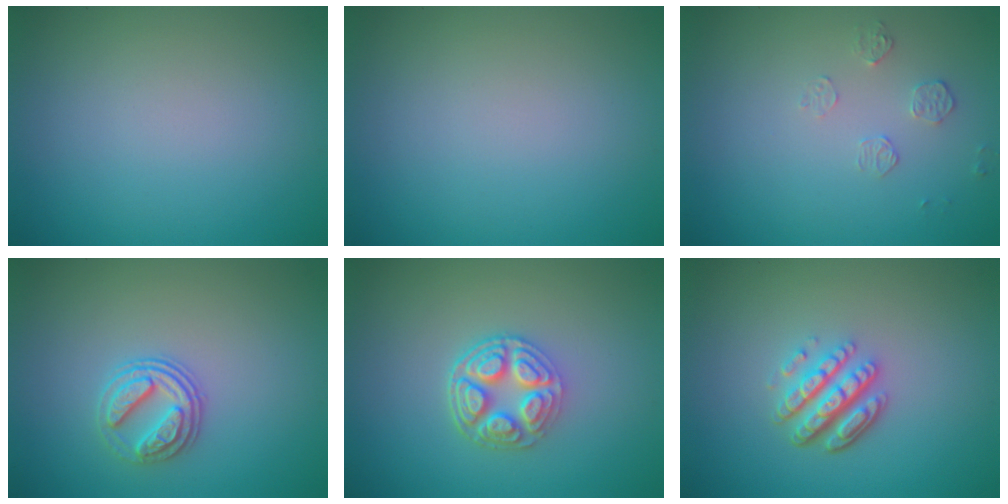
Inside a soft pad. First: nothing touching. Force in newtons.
{"total": 0.0}
{"total": 1.3, "press": 0.6, "slide": 1.1}
{"total": 2.7, "press": 2.5, "slide": 1.0}
{"total": 4.7, "press": 3.7, "slide": 2.9}
{"total": 4.5, "press": 3.4, "slide": 3.1}